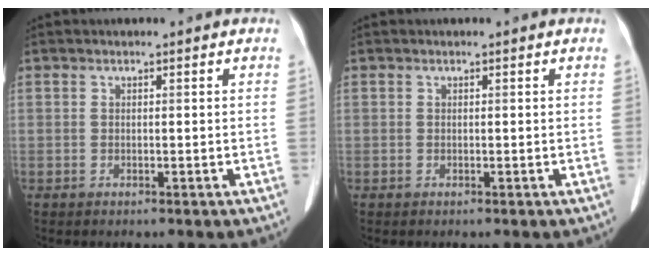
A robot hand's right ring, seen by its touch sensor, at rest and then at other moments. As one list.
[{"total": 0.0}]